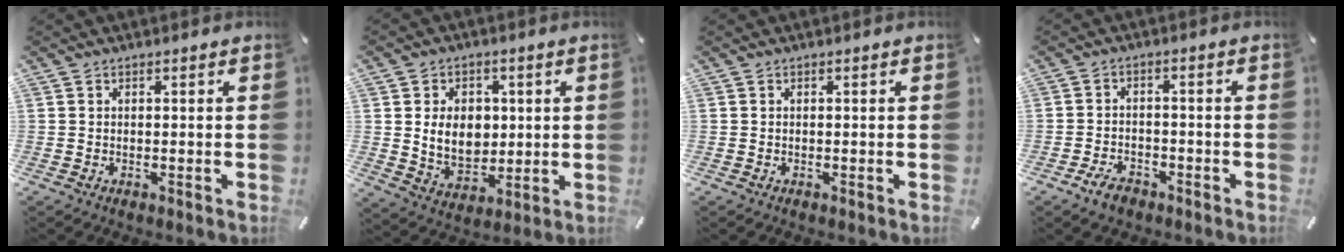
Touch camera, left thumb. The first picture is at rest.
{"total": 9.9, "force": [1.3, 7.9, 5.8], "torque": [-0.105, 0.004, 0.024]}
{"total": 0.0}
{"total": 4.8, "force": [-3.3, 2.7, 2.1], "torque": [-0.042, 0.019, -0.063]}